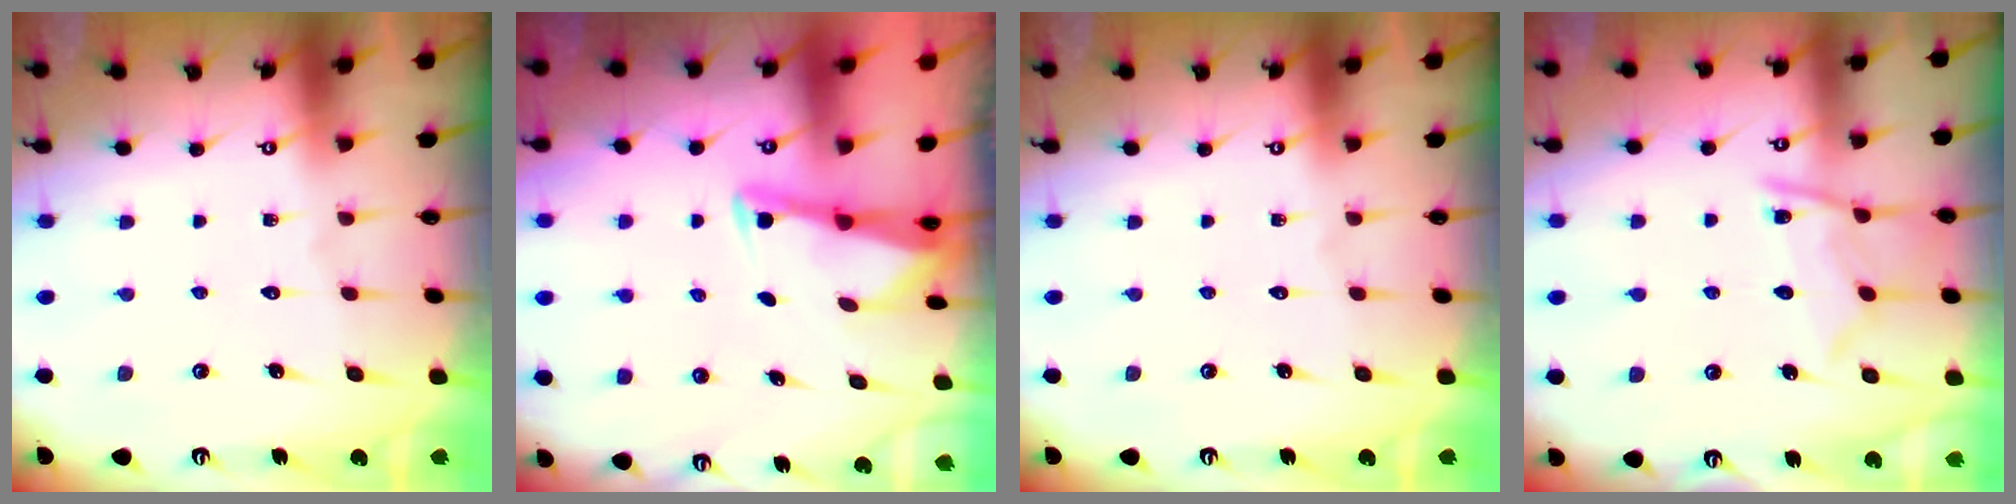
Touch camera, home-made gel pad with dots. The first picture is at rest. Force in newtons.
{"total": 2.9, "press": 2.9, "slide": 0.2}
{"total": 0.0}
{"total": 10.9, "press": 10.8, "slide": 1.0}